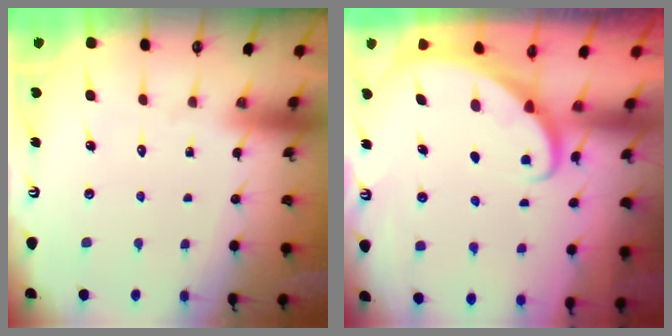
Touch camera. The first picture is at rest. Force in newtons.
{"total": 2.1, "press": 2.1, "slide": 0.2}